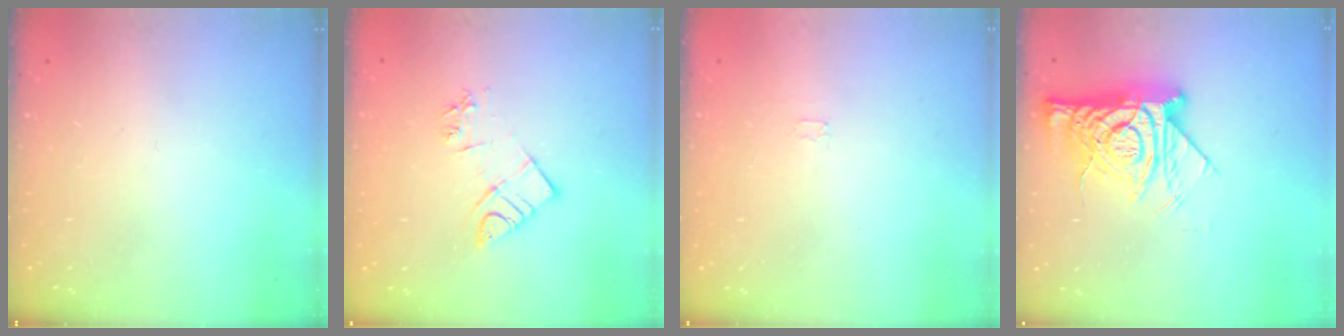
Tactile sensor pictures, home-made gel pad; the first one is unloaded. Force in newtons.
{"total": 8.6, "press": 8.6, "slide": 0.8}
{"total": 2.4, "press": 2.4, "slide": 0.4}
{"total": 16.6, "press": 16.6, "slide": 1.8}